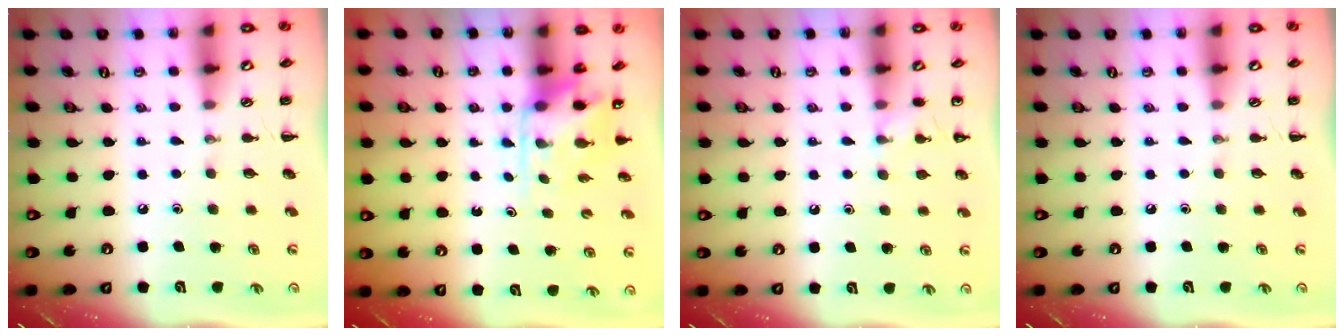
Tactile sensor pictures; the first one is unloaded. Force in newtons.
{"total": 4.6, "press": 4.5, "slide": 0.4}
{"total": 4.1, "press": 4.0, "slide": 1.0}
{"total": 0.0}